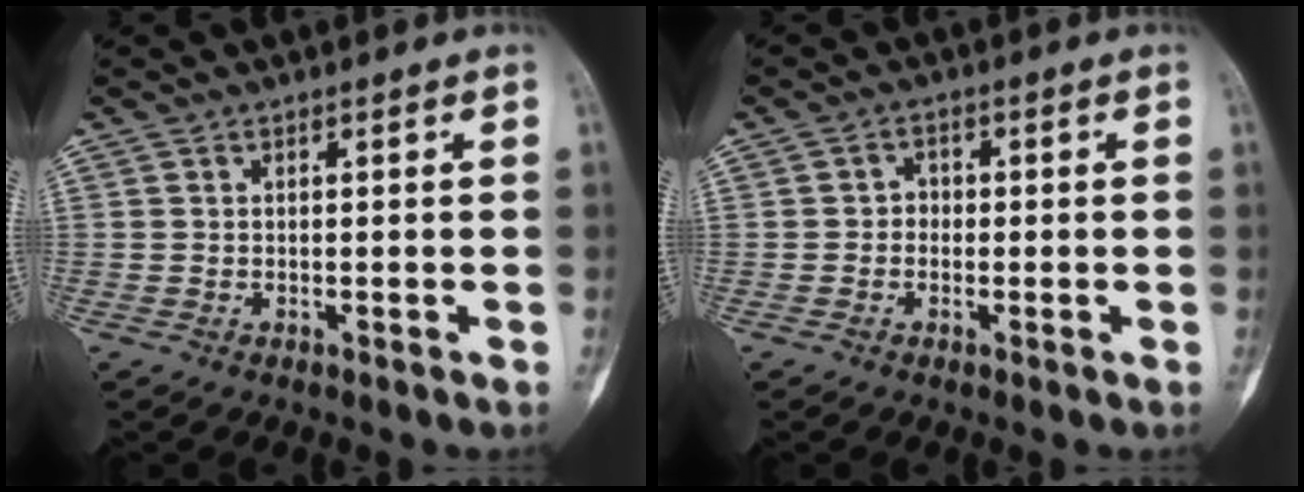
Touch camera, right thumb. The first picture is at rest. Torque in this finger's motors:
{"motor_torque": [-0.68, 0.08, 0.33, -0.23, -0.04]}